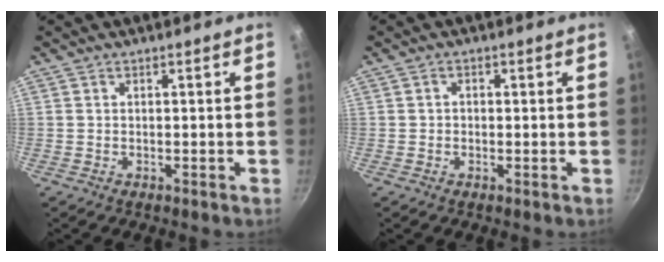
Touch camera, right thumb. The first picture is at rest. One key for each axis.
{"total": 0.9, "fx": 0.0, "fy": 0.9, "fz": 0.4, "tx": -0.002, "ty": 0.003, "tz": -0.001}